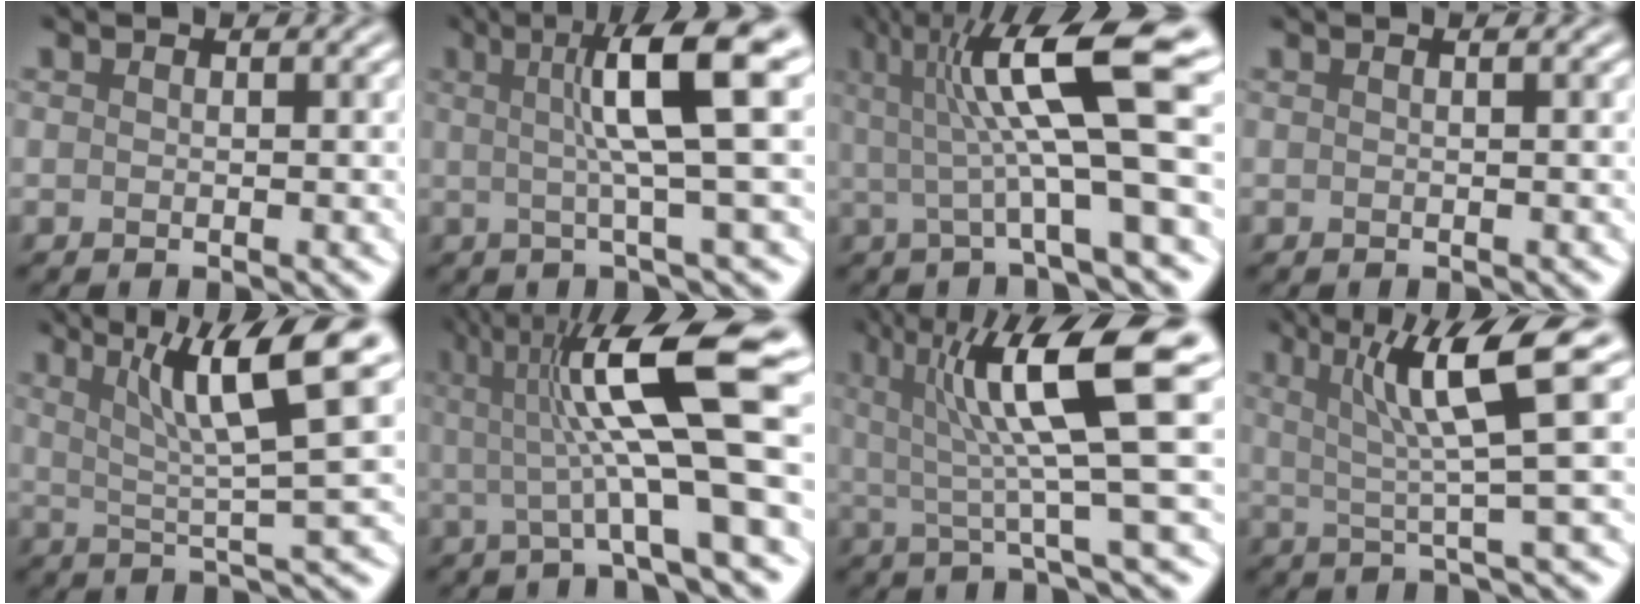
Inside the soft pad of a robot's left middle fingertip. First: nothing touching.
{"total": 8.2, "force": [1.5, 1.2, 8.0], "torque": [-0.114, 0.016, 0.021]}
{"total": 10.8, "force": [2.2, 2.2, 10.3], "torque": [-0.163, 0.007, 0.035]}
{"total": 1.2, "force": [0.6, 0.6, 0.9], "torque": [-0.007, -0.001, -0.009]}
{"total": 9.0, "force": [3.6, 1.7, 8.1], "torque": [-0.125, 0.013, 0.059]}
{"total": 12.2, "force": [2.0, 2.7, 11.8], "torque": [-0.184, 0.011, 0.029]}
{"total": 10.7, "force": [2.9, 1.9, 10.2], "torque": [-0.150, 0.009, 0.043]}
{"total": 7.6, "force": [2.4, 1.2, 7.1], "torque": [-0.115, 0.016, 0.037]}